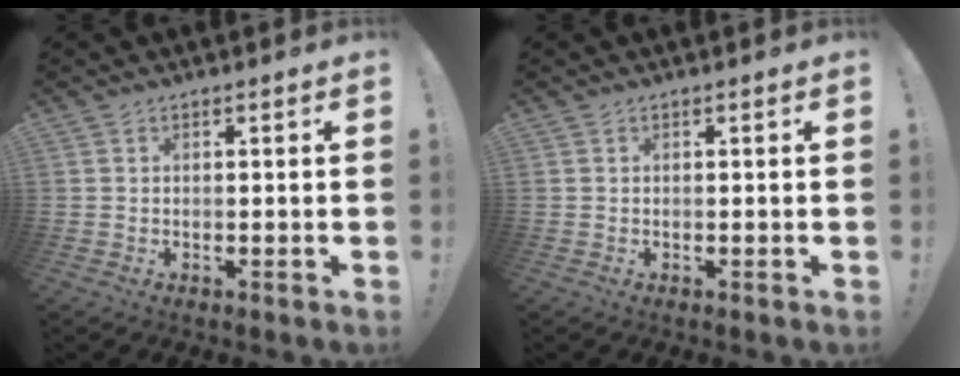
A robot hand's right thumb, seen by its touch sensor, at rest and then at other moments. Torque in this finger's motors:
{"motor_torque": [0.01, 0.01, -0.11, 0.07, 0.00]}